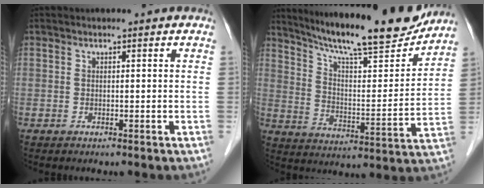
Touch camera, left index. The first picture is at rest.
{"total": 20.0, "force": [17.9, 1.6, 8.7], "torque": [-0.144, -0.023, 0.267]}